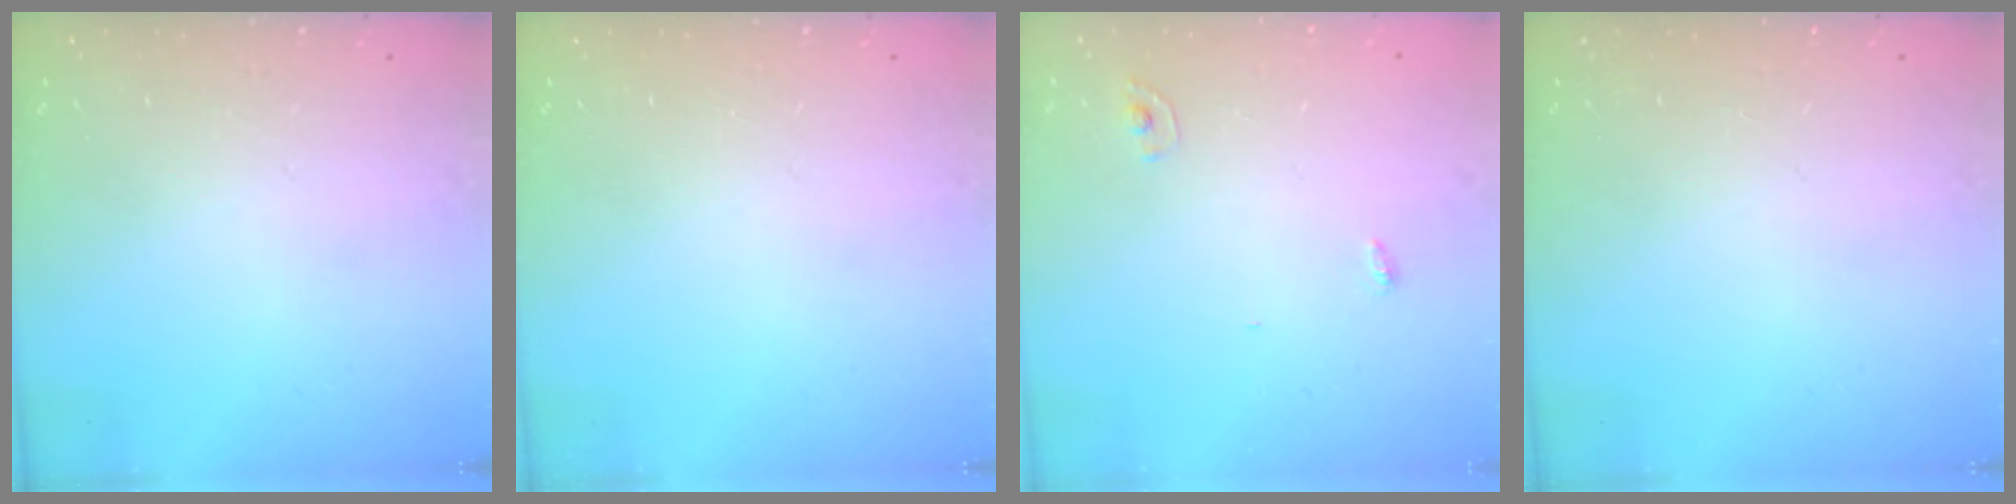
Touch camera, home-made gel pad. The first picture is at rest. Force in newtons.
{"total": 0.0}
{"total": 2.8, "press": 2.8, "slide": 0.1}
{"total": 0.0}